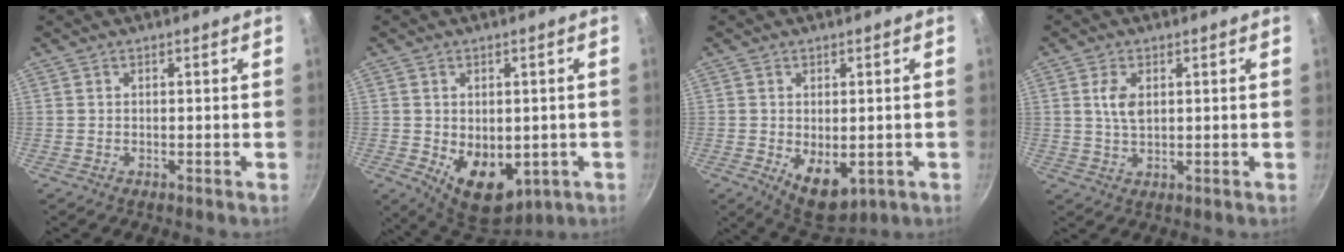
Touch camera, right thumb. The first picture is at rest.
{"total": 11.7, "force": [-2.2, 8.0, 8.3], "torque": [-0.092, -0.018, -0.008]}
{"total": 7.8, "force": [-1.4, 4.7, 6.1], "torque": [-0.074, -0.013, -0.003]}
{"total": 4.5, "force": [1.2, 2.5, 3.6], "torque": [-0.065, -0.002, 0.024]}